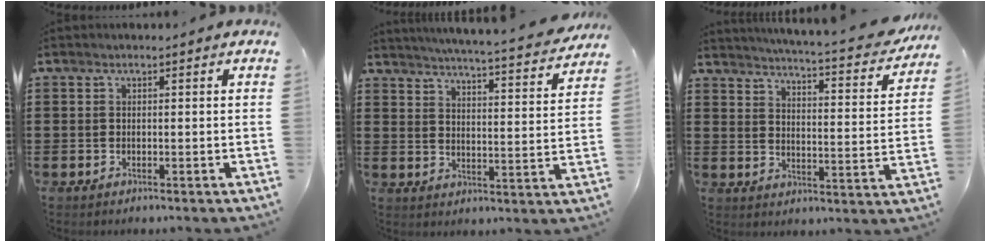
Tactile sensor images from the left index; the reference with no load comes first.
{"total": 4.6, "force": [4.4, -0.8, 1.3], "torque": [-0.047, -0.042, 0.070]}
{"total": 4.6, "force": [4.2, -0.5, 1.8], "torque": [-0.043, -0.043, 0.060]}